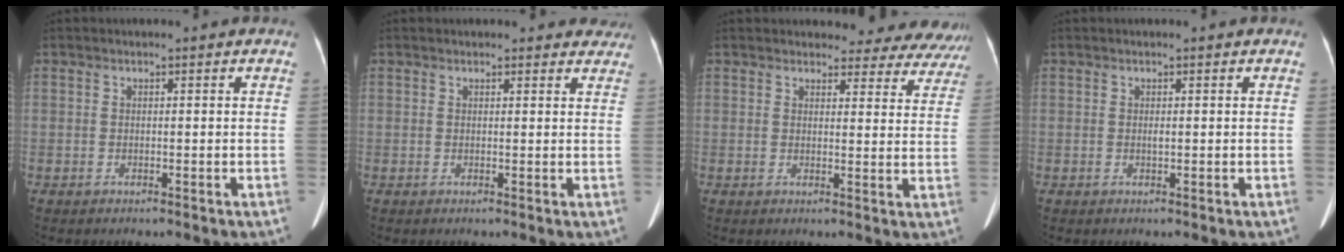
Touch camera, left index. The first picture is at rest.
{"total": 8.1, "force": [7.5, 2.6, 1.6], "torque": [0.015, -0.008, 0.061]}
{"total": 15.3, "force": [14.6, 4.2, 1.9], "torque": [0.022, -0.064, 0.132]}
{"total": 0.6, "force": [-0.4, 0.2, 0.4], "torque": [-0.013, -0.012, -0.008]}